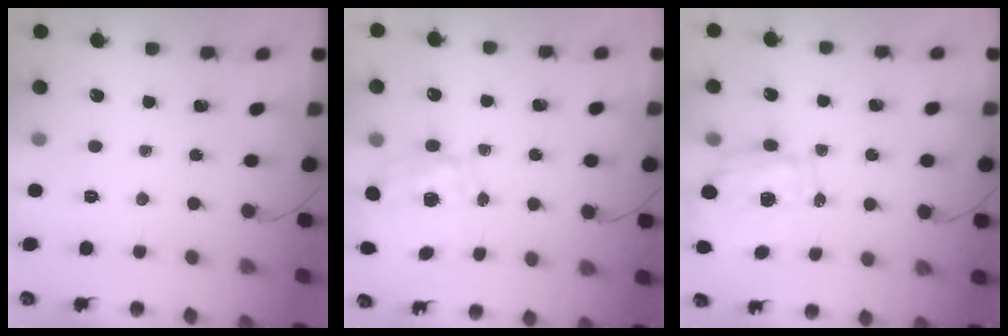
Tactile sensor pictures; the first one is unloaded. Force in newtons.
{"total": 1.6, "press": 1.5, "slide": 0.6}
{"total": 8.5, "press": 8.3, "slide": 1.9}